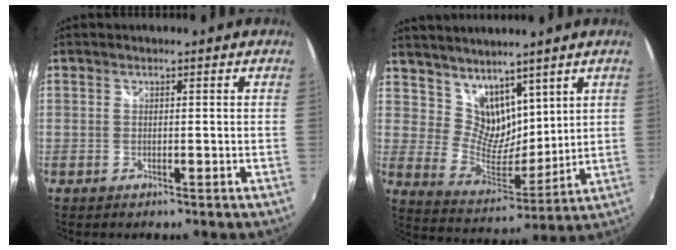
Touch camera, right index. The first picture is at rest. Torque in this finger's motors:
{"motor_torque": [0.13, 0.22, 0.02, 0.00]}